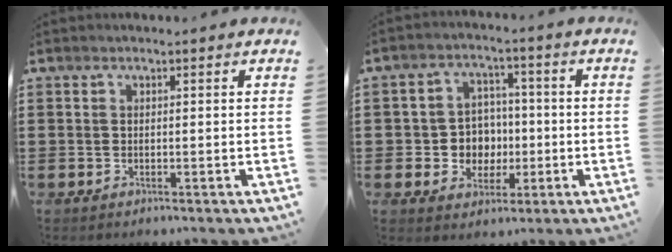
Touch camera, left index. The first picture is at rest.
{"total": 6.0, "force": [-0.4, 5.6, 2.0], "torque": [-0.051, 0.014, -0.009]}